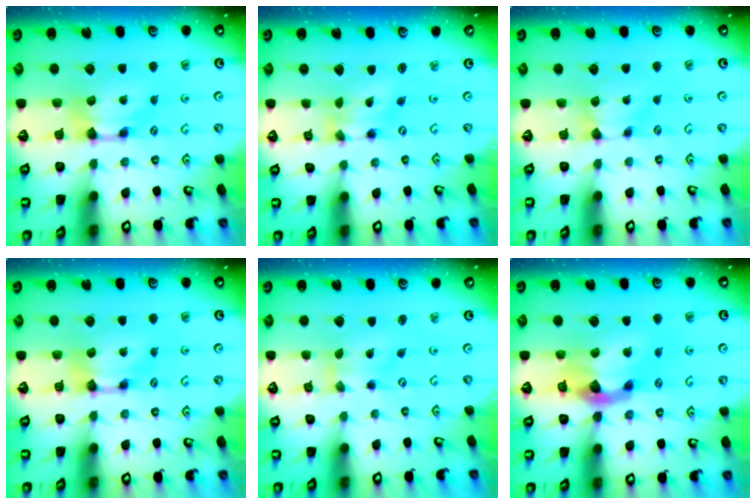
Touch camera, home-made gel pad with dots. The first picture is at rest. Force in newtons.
{"total": 2.0, "press": 1.2, "slide": 1.5}
{"total": 1.6, "press": 1.4, "slide": 0.7}
{"total": 0.0}
{"total": 1.7, "press": 1.3, "slide": 1.1}
{"total": 4.0, "press": 3.5, "slide": 1.9}